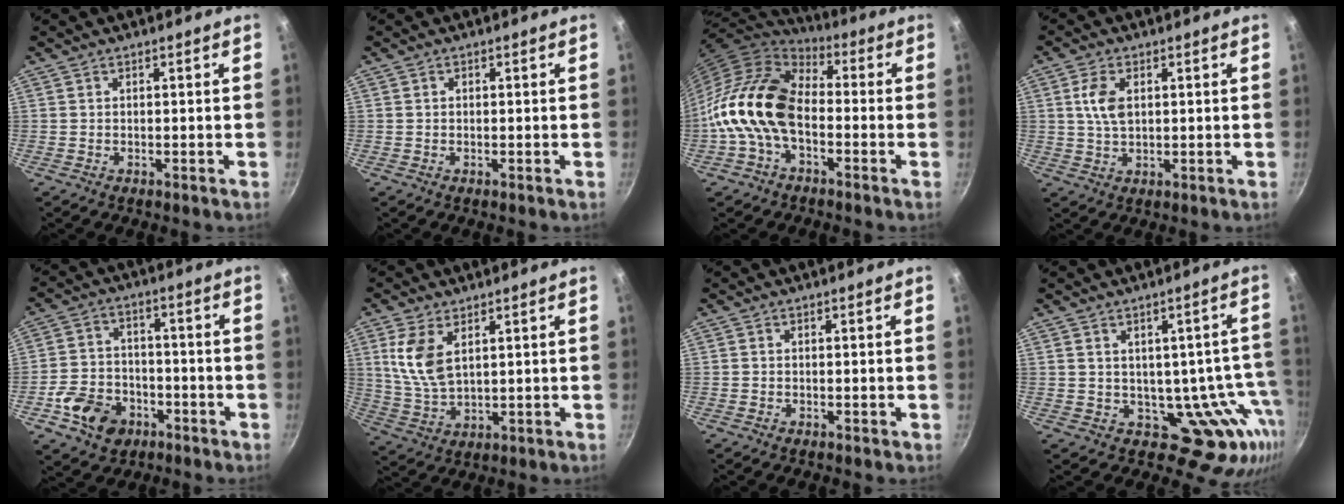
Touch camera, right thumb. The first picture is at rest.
{"total": 0.6, "force": [0.1, 0.5, 0.3], "torque": [-0.004, 0.004, 0.001]}
{"total": 15.5, "force": [-3.5, 9.8, 11.5], "torque": [-0.194, 0.043, -0.087]}
{"total": 5.7, "force": [1.3, 3.3, 4.5], "torque": [-0.084, 0.000, 0.025]}
{"total": 11.4, "force": [-5.0, 8.7, 5.3], "torque": [-0.077, 0.043, -0.085]}
{"total": 9.1, "force": [3.3, 4.8, 7.0], "torque": [-0.137, -0.021, 0.073]}
{"total": 0.0}
{"total": 12.0, "force": [-1.5, 9.2, 7.7], "torque": [-0.026, 0.015, 0.000]}